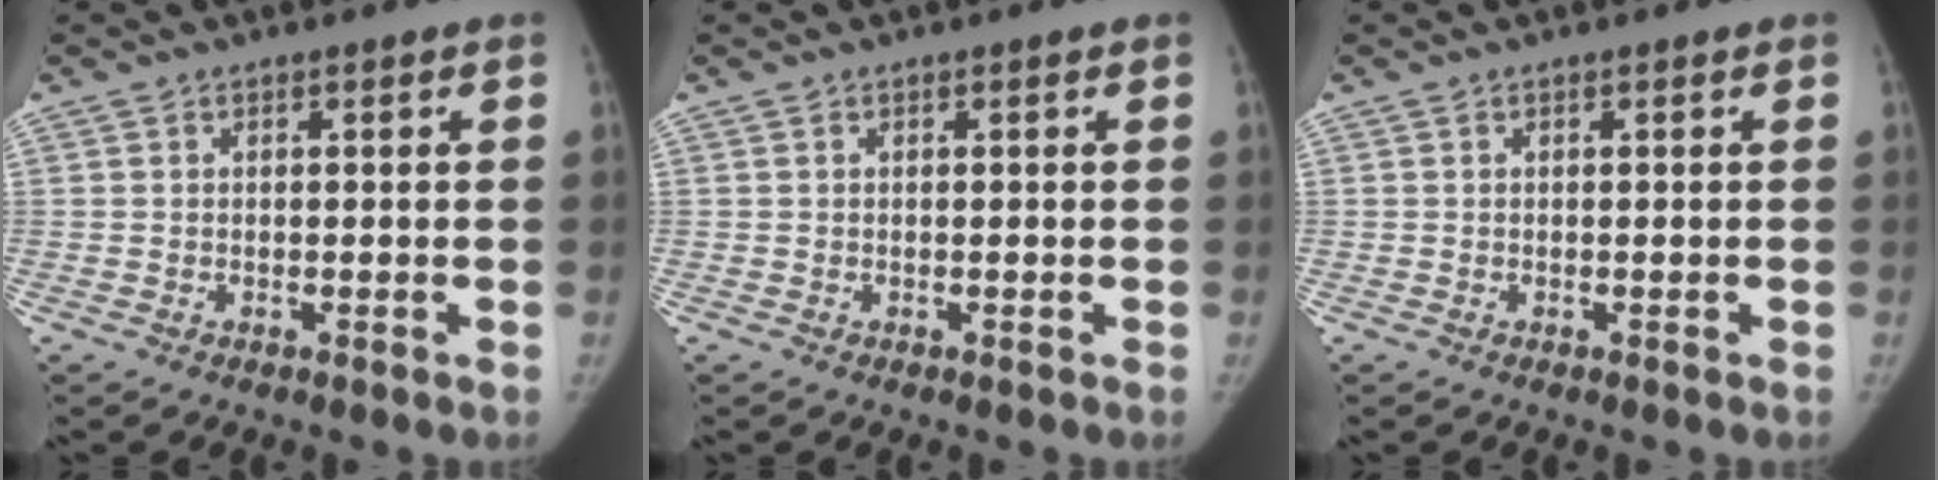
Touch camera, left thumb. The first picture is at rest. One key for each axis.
{"total": 0.0}
{"total": 0.0}